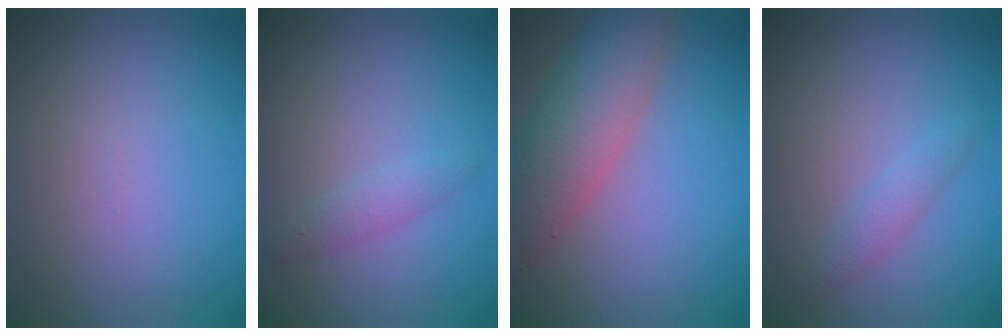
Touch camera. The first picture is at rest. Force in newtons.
{"total": 1.6, "press": 1.6, "slide": 0.1}
{"total": 7.4, "press": 7.4, "slide": 0.3}
{"total": 1.5, "press": 1.5, "slide": 0.0}